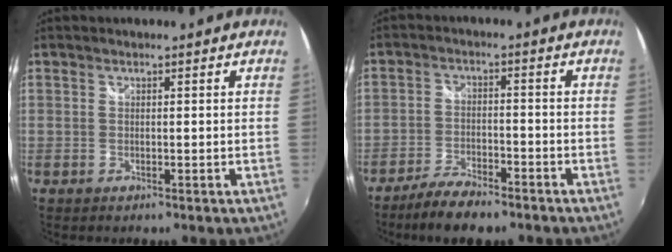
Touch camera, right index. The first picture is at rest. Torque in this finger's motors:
{"motor_torque": [0.53, -0.49, 0.17, 0.06]}